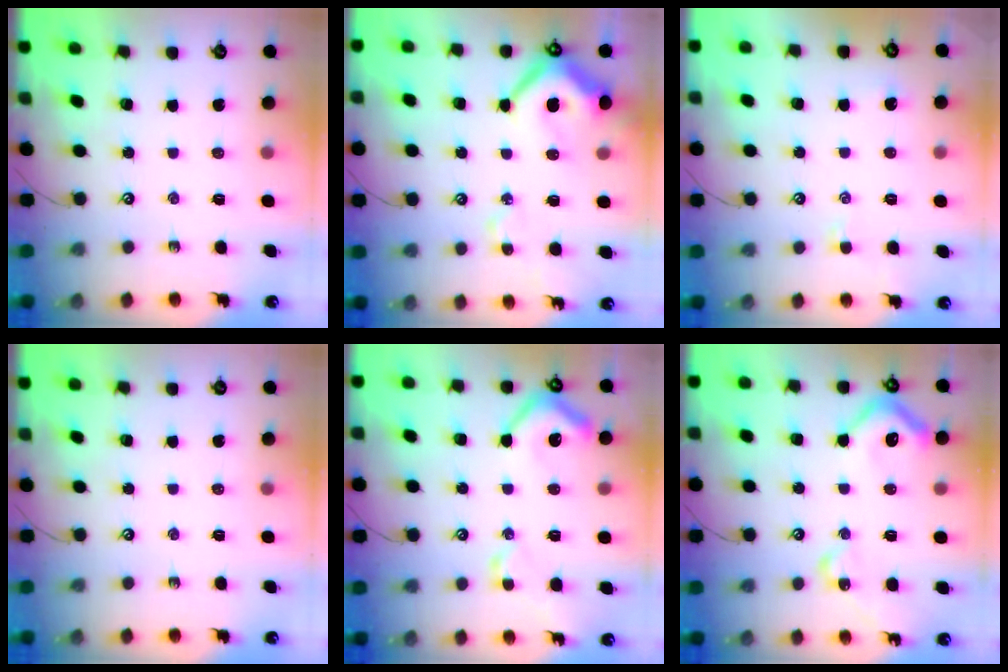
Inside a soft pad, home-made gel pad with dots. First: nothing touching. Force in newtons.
{"total": 13.3, "press": 13.2, "slide": 1.7}
{"total": 0.7, "press": 0.1, "slide": 0.7}
{"total": 0.0}
{"total": 10.2, "press": 10.1, "slide": 1.3}
{"total": 12.2, "press": 12.1, "slide": 1.7}